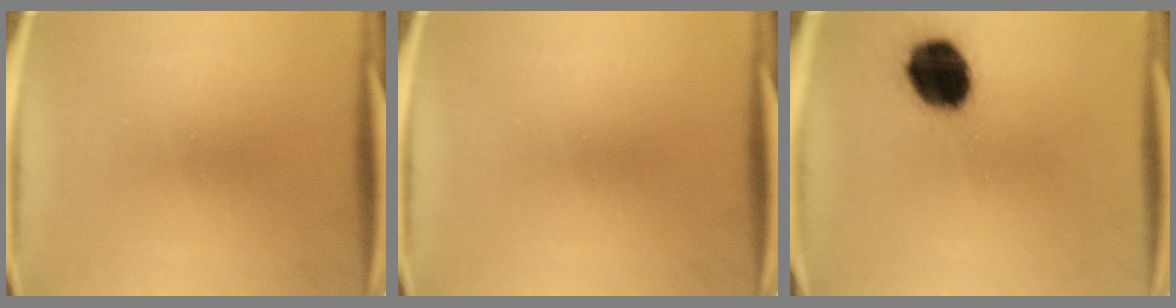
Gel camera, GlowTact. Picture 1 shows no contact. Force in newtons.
{"total": 0.0}
{"total": 15.8}